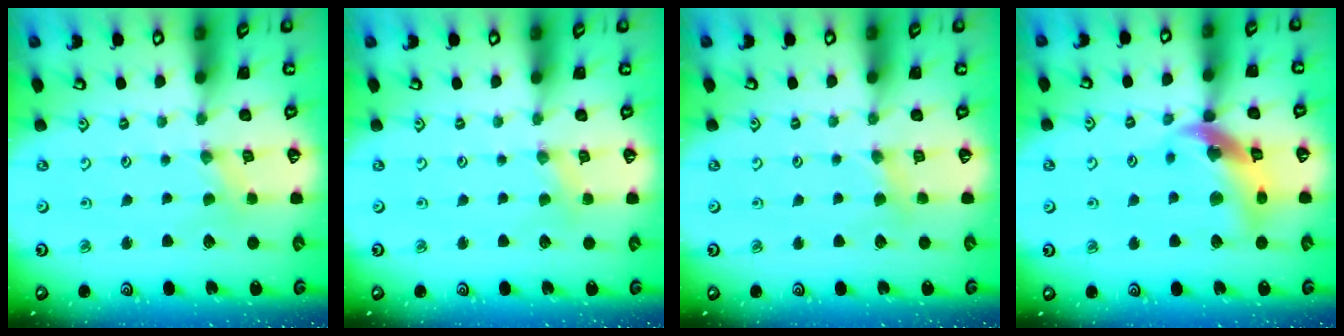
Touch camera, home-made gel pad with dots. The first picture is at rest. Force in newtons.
{"total": 1.8, "press": 1.7, "slide": 0.4}
{"total": 3.6, "press": 3.6, "slide": 0.5}
{"total": 14.2, "press": 14.1, "slide": 1.6}